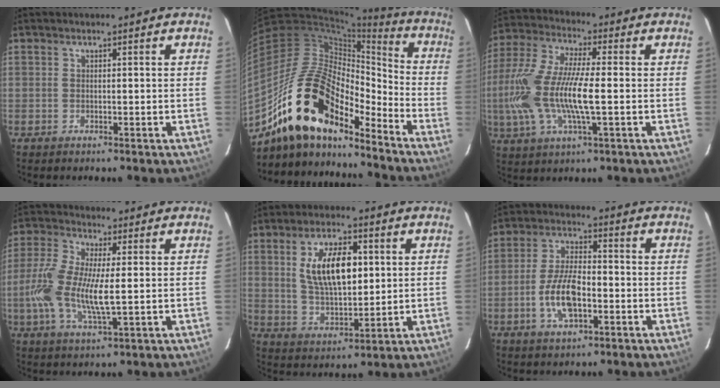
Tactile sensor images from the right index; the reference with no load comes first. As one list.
[{"total": 21.6, "force": [-16.0, 8.5, 11.8], "torque": [-0.216, 0.003, -0.299]}, {"total": 18.0, "force": [-2.1, 4.8, 17.2], "torque": [-0.346, -0.007, -0.046]}, {"total": 11.8, "force": [-0.7, 3.4, 11.3], "torque": [-0.241, -0.002, -0.018]}, {"total": 12.4, "force": [2.9, 5.7, 10.6], "torque": [-0.196, 0.007, 0.061]}, {"total": 9.7, "force": [-3.1, 4.1, 8.3], "torque": [-0.171, 0.003, -0.055]}]